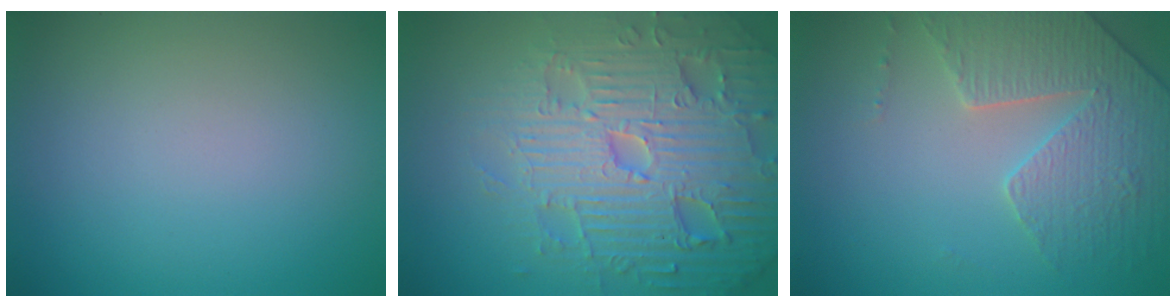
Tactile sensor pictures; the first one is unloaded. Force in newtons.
{"total": 7.6, "press": 7.4, "slide": 1.8}
{"total": 3.9, "press": 3.8, "slide": 0.9}